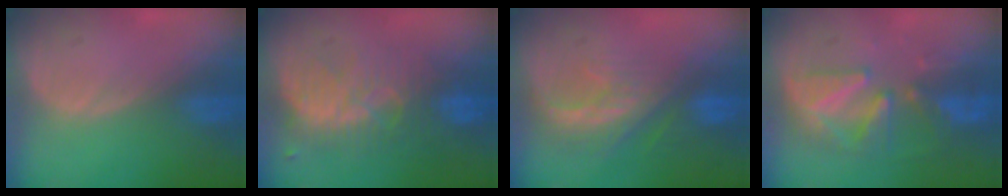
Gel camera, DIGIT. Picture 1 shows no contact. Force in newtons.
{"total": 8.5, "press": 8.4, "slide": 1.3}
{"total": 8.1, "press": 7.4, "slide": 3.3}
{"total": 8.4, "press": 8.0, "slide": 2.4}